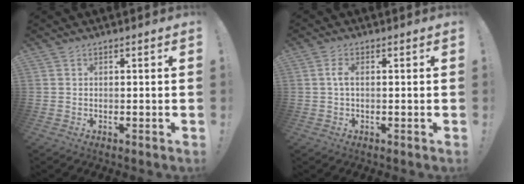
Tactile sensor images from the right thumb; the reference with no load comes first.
{"total": 3.0, "force": [0.0, 1.2, 2.7], "torque": [-0.058, 0.004, -0.002]}